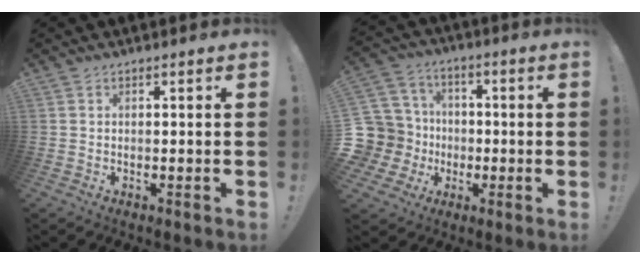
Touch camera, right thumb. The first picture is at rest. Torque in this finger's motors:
{"motor_torque": [2.19, 0.78, 1.27, -1.44, 0.10]}